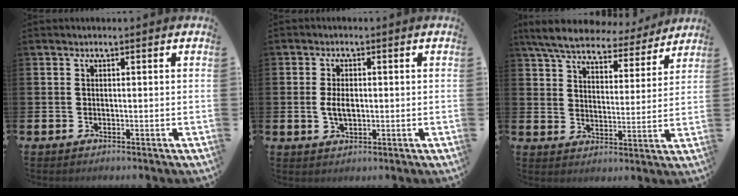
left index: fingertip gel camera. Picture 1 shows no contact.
{"total": 3.2, "force": [0.0, 1.8, 2.6], "torque": [-0.038, 0.002, -0.005]}
{"total": 7.5, "force": [6.8, 2.0, 2.3], "torque": [-0.067, -0.039, 0.118]}